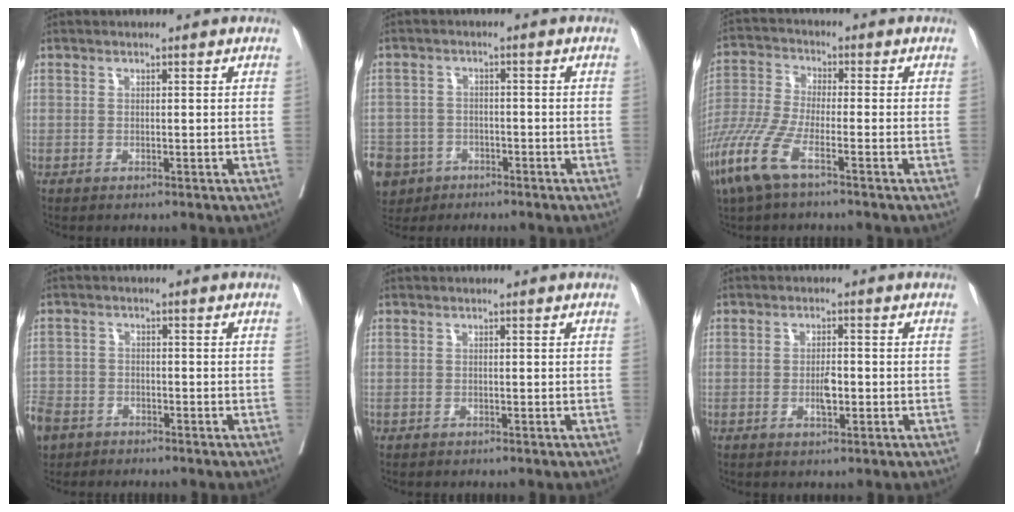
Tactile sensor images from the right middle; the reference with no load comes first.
{"total": 10.7, "force": [-6.2, 8.4, 2.2], "torque": [-0.101, -0.004, -0.100]}
{"total": 9.2, "force": [-5.3, 1.7, 7.3], "torque": [-0.177, -0.019, -0.112]}
{"total": 8.7, "force": [-5.9, 5.9, 2.4], "torque": [-0.101, -0.007, -0.112]}
{"total": 0.0}
{"total": 2.7, "force": [-0.7, 0.8, 2.5], "torque": [-0.048, 0.000, -0.009]}